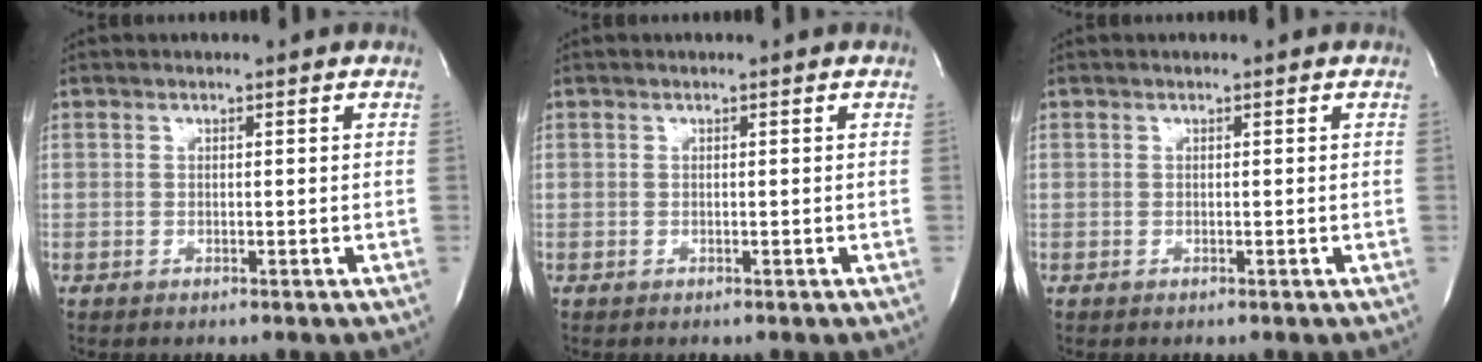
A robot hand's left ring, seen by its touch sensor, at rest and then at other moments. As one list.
[{"total": 0.0}, {"total": 0.0}]